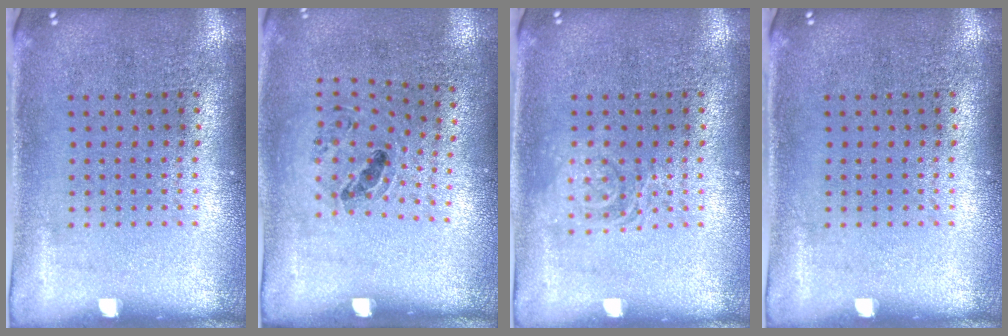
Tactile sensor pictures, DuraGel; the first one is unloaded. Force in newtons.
{"total": 1.2, "press": 0.9, "slide": 0.8}
{"total": 1.8, "press": 1.8, "slide": 0.3}
{"total": 0.0}